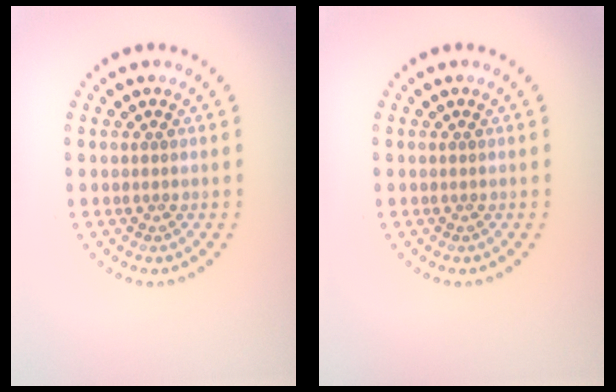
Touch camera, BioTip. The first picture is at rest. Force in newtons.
{"total": 0.0}